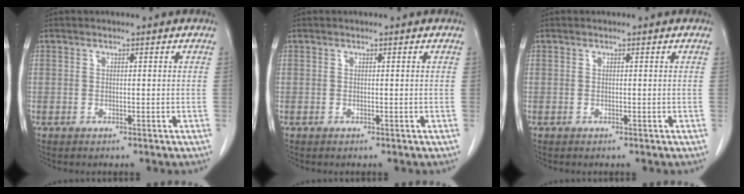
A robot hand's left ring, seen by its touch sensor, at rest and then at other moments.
{"total": 0.0}
{"total": 0.0}